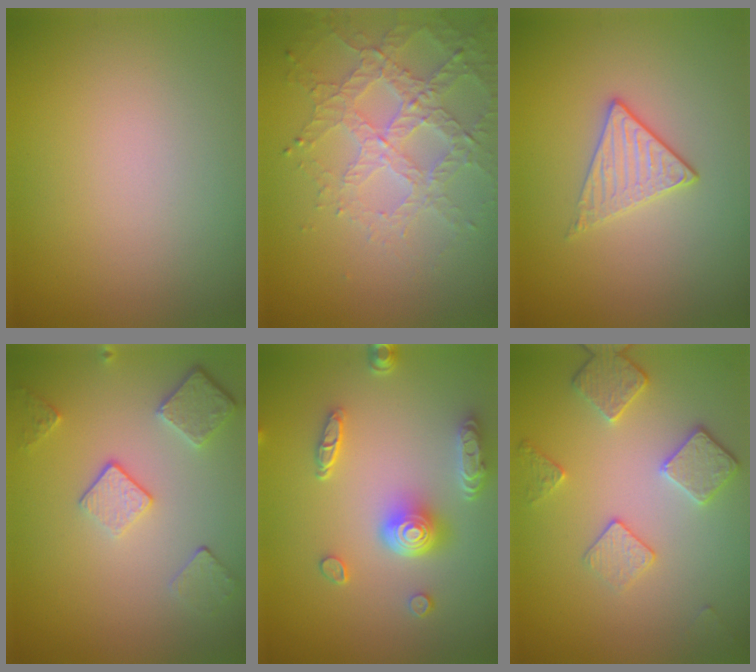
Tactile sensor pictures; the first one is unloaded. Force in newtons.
{"total": 3.9, "press": 3.7, "slide": 1.3}
{"total": 2.0, "press": 1.7, "slide": 1.0}
{"total": 3.6, "press": 2.9, "slide": 2.2}
{"total": 5.1, "press": 4.0, "slide": 3.1}
{"total": 3.5, "press": 3.1, "slide": 1.7}